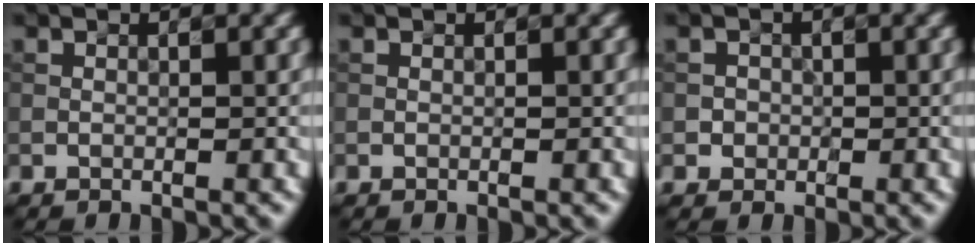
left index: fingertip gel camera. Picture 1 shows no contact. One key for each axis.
{"total": 0.0}
{"total": 1.3, "fx": -0.2, "fy": 1.3, "fz": 0.1, "tx": 0.013, "ty": 0.001, "tz": -0.003}